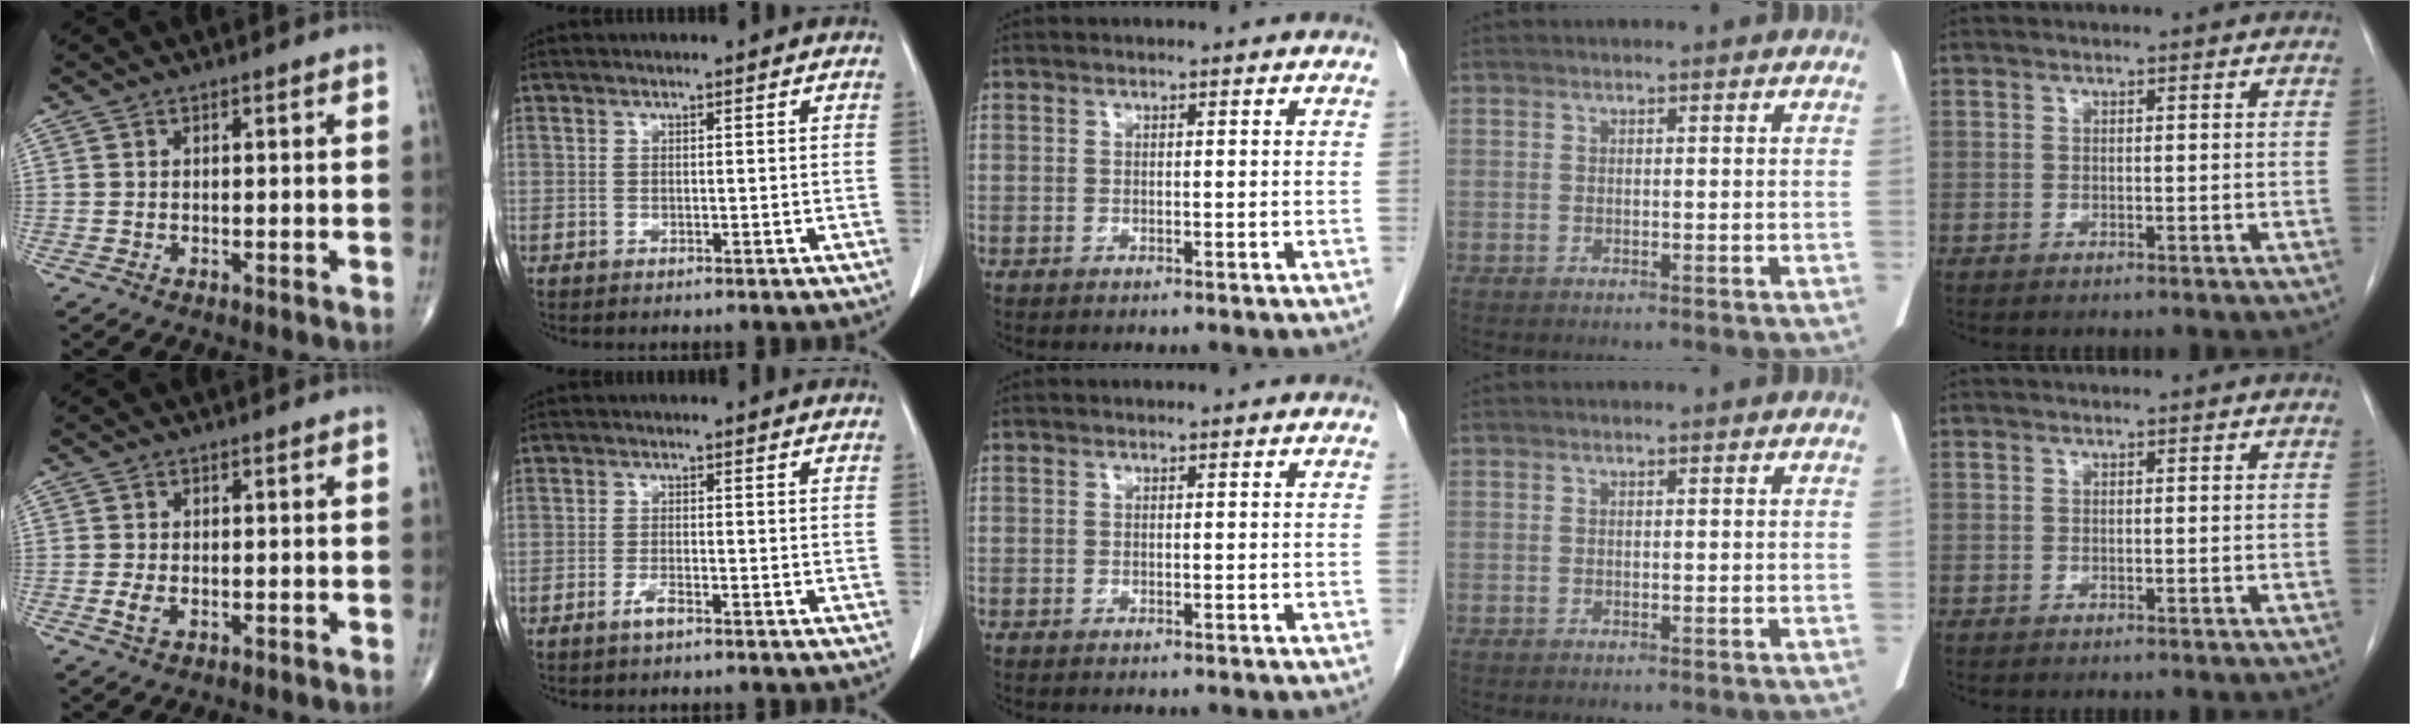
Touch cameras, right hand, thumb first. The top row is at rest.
{"thumb": {"total": 2.0, "force": [-0.3, 1.1, 1.6], "torque": [-0.036, -0.003, -0.008]}, "index": {"total": 2.0, "force": [-1.4, 0.3, 1.4], "torque": [-0.030, 0.000, -0.027]}}